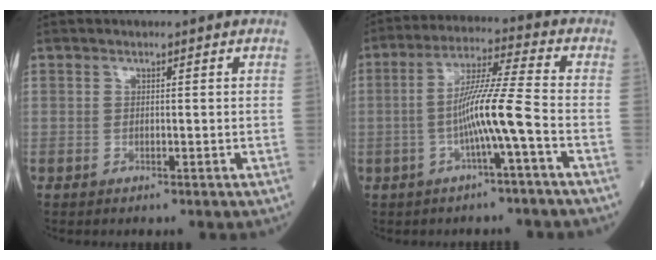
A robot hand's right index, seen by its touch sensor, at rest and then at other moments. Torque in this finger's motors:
{"motor_torque": [1.11, -0.47, 0.54, 0.20]}